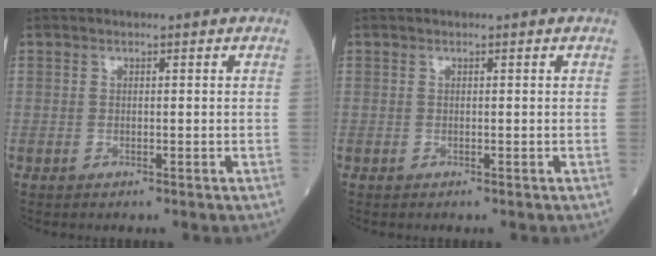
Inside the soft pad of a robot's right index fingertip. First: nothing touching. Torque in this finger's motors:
{"motor_torque": [0.00, 0.00, 0.00, -0.01]}